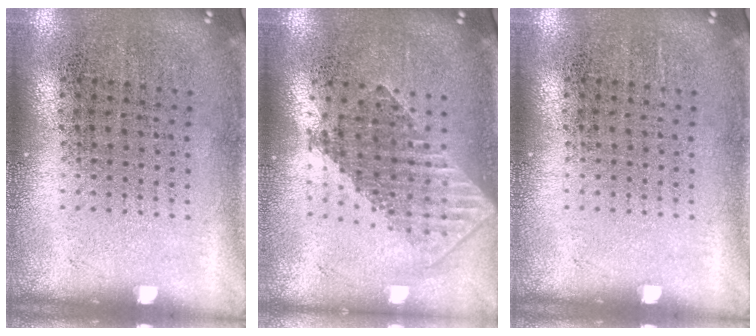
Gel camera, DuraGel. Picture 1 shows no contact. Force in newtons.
{"total": 1.8, "press": 1.4, "slide": 1.1}
{"total": 0.0}